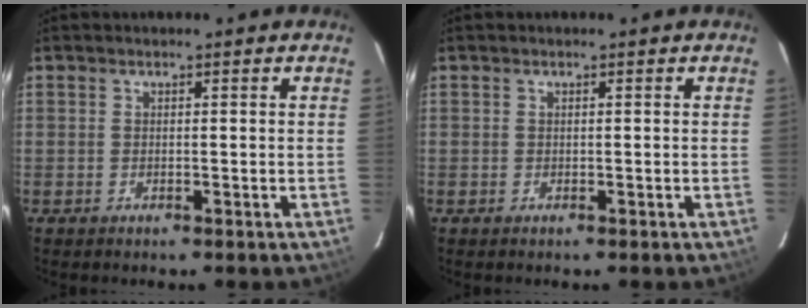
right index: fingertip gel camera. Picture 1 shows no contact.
{"total": 0.0}